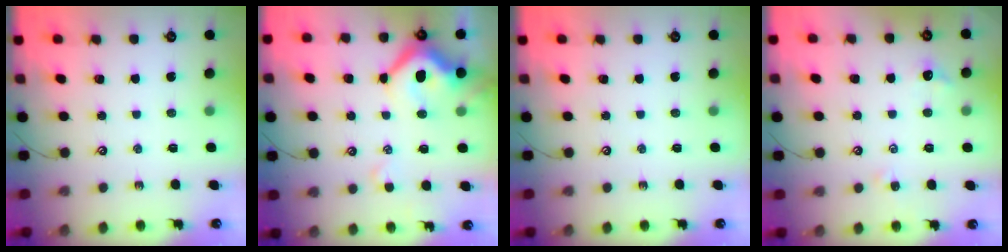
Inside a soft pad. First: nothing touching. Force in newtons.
{"total": 10.6, "press": 10.5, "slide": 1.6}
{"total": 0.0}
{"total": 2.9, "press": 2.9, "slide": 0.7}